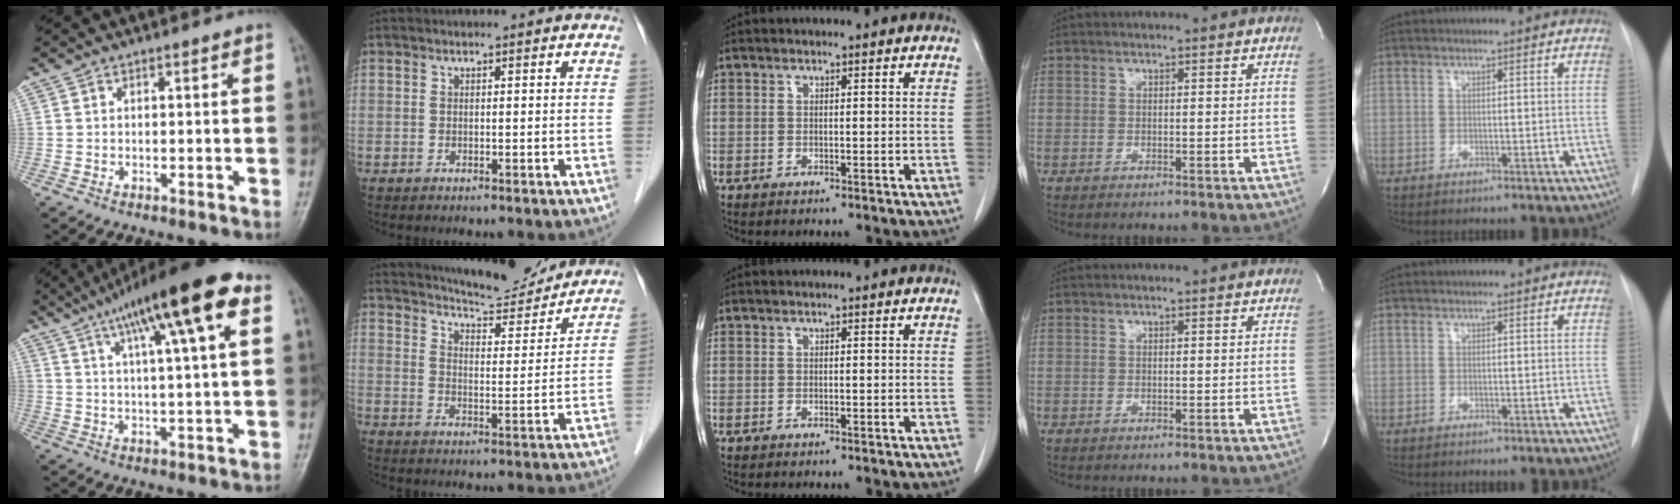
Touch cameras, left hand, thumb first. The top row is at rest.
{"thumb": {"total": 17.8, "force": [8.6, 3.1, 15.3], "torque": [-0.242, 0.007, 0.132]}, "index": {"total": 12.7, "force": [12.1, 1.6, 3.3], "torque": [-0.053, -0.007, 0.173]}}